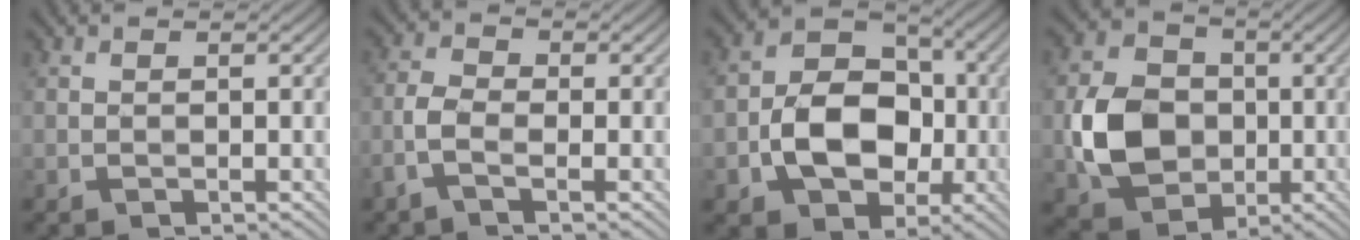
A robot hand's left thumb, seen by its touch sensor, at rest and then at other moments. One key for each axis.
{"total": 3.3, "fx": -1.5, "fy": 1.5, "fz": 2.5, "tx": -0.068, "ty": 0.008, "tz": -0.042}
{"total": 10.3, "fx": -2.3, "fy": 7.6, "fz": 6.6, "tx": -0.124, "ty": -0.003, "tz": -0.048}
{"total": 10.1, "fx": -1.2, "fy": 8.2, "fz": 5.8, "tx": -0.142, "ty": 0.001, "tz": -0.025}